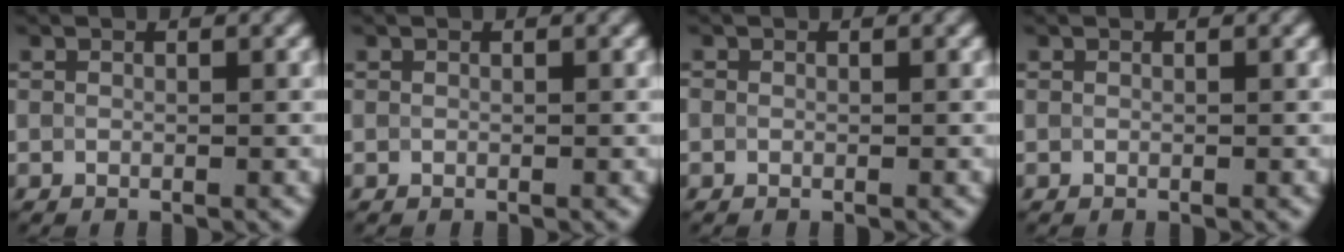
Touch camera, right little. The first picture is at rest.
{"total": 0.0}
{"total": 0.0}
{"total": 0.0}